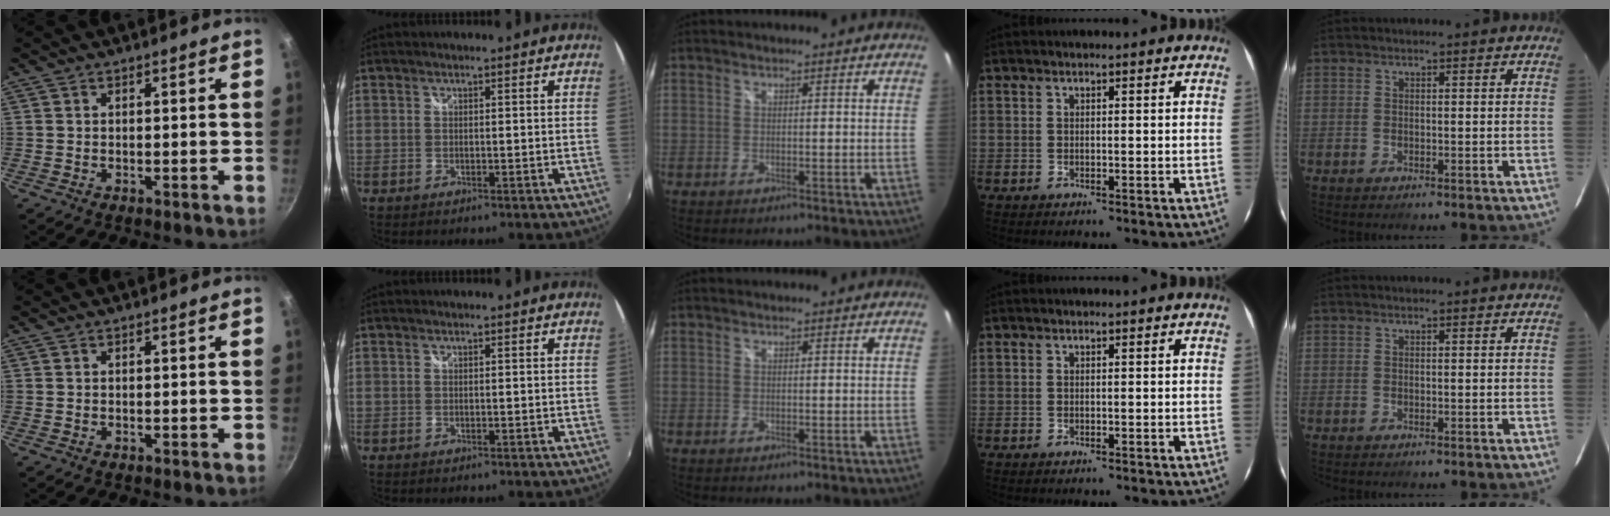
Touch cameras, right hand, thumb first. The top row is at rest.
{}